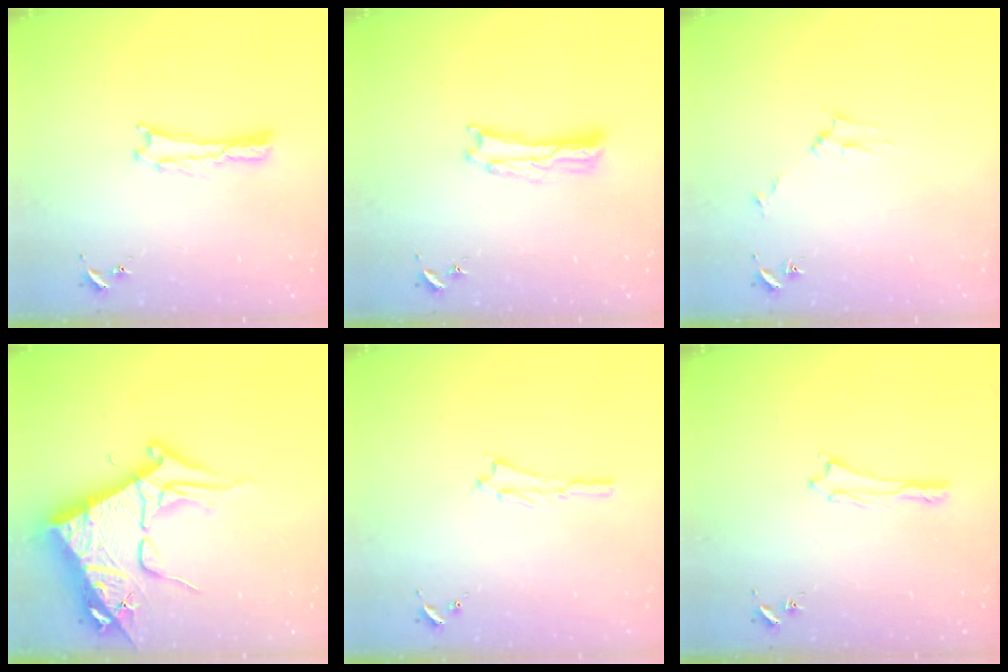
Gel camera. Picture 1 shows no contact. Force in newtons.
{"total": 1.0, "press": 1.0, "slide": 0.2}
{"total": 2.7, "press": 2.7, "slide": 0.3}
{"total": 12.0, "press": 11.9, "slide": 1.4}
{"total": 0.8, "press": 0.8, "slide": 0.2}
{"total": 0.6, "press": 0.5, "slide": 0.2}